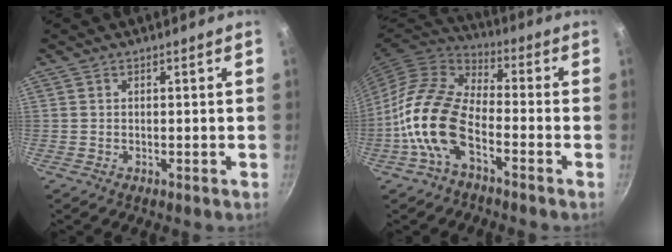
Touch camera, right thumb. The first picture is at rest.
{"total": 14.6, "force": [-5.6, 7.4, 11.3], "torque": [-0.214, 0.043, -0.128]}